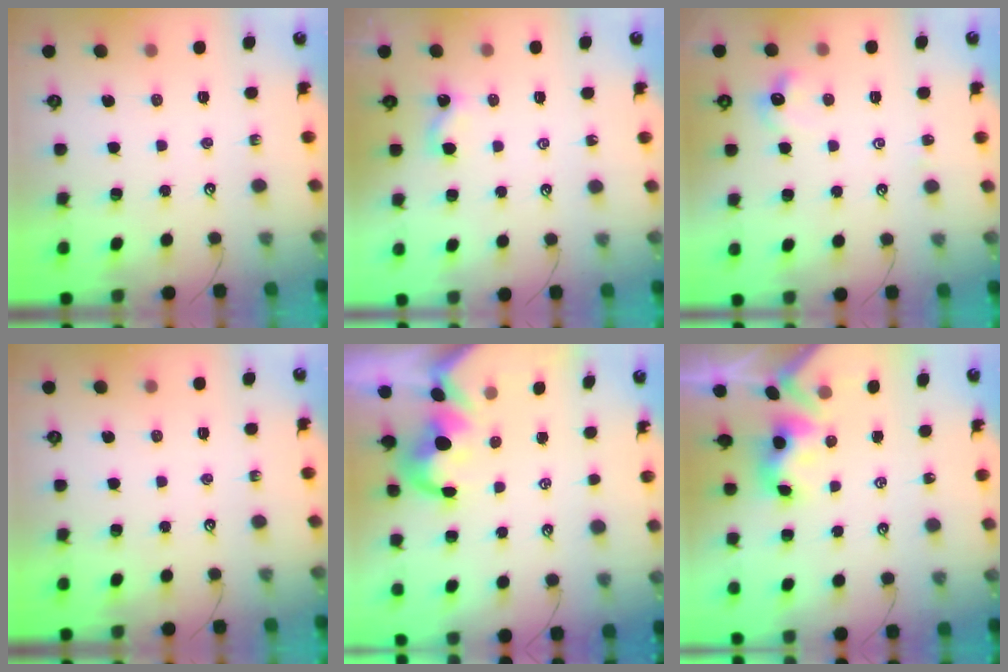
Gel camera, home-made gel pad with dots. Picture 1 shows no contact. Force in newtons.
{"total": 1.7, "press": 1.6, "slide": 0.3}
{"total": 3.3, "press": 3.2, "slide": 0.7}
{"total": 0.0}
{"total": 3.0, "press": 2.8, "slide": 1.1}
{"total": 3.2, "press": 3.2, "slide": 0.3}